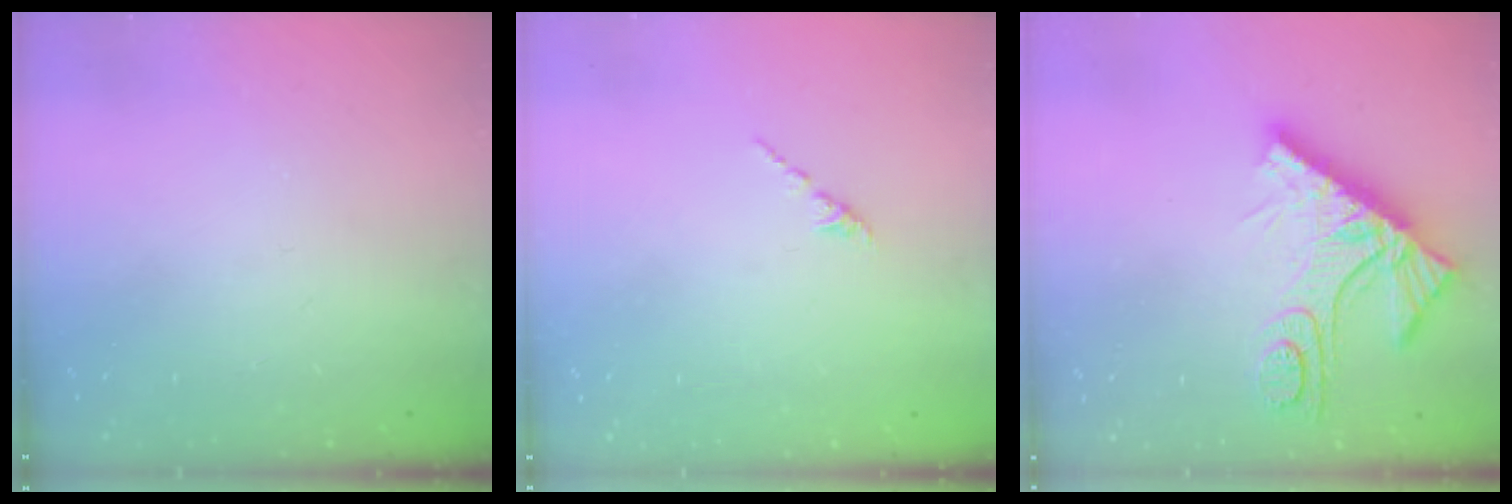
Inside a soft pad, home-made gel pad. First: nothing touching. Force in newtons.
{"total": 1.6, "press": 1.5, "slide": 0.6}
{"total": 12.1, "press": 12.0, "slide": 1.1}